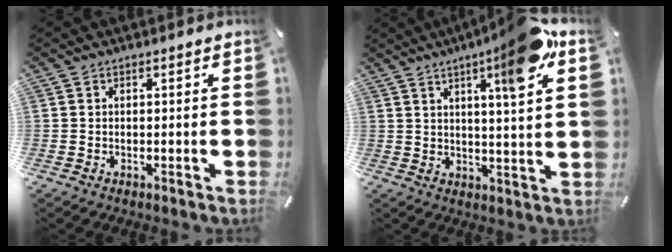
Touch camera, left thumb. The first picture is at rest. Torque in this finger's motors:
{"motor_torque": [0.70, 0.80, 1.31, -1.46, 0.37]}